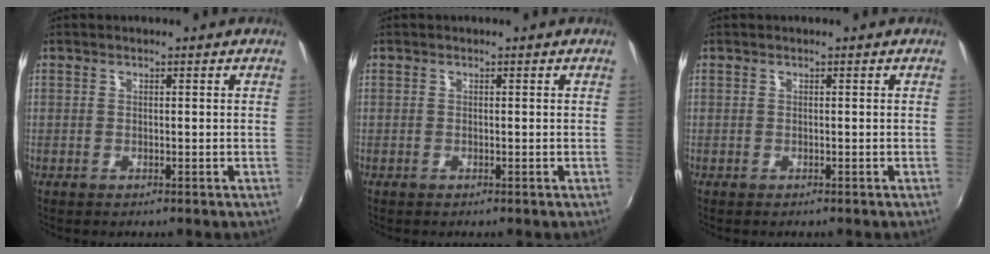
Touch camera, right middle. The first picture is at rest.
{"total": 0.0}
{"total": 0.0}